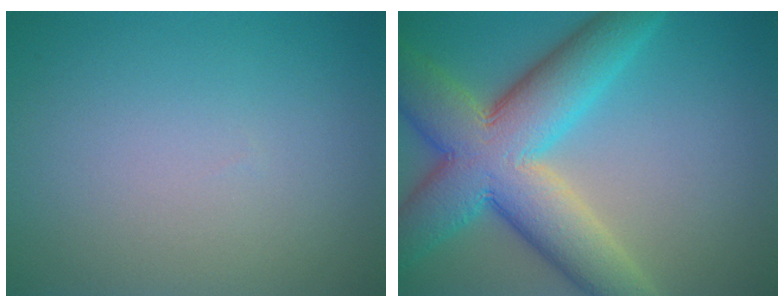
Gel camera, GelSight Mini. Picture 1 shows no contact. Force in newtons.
{"total": 11.5, "press": 11.5, "slide": 0.3}